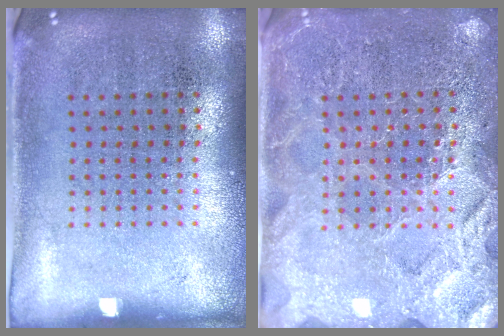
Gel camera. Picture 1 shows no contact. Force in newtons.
{"total": 3.6, "press": 3.5, "slide": 1.0}